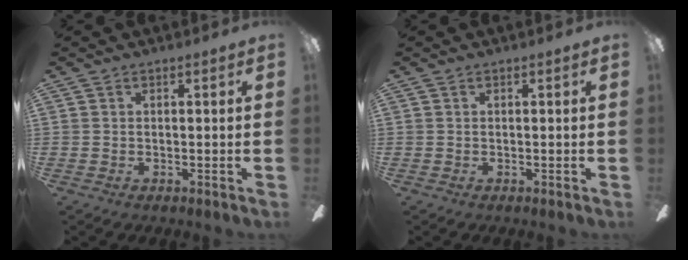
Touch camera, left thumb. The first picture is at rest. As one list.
[{"total": 0.0}]